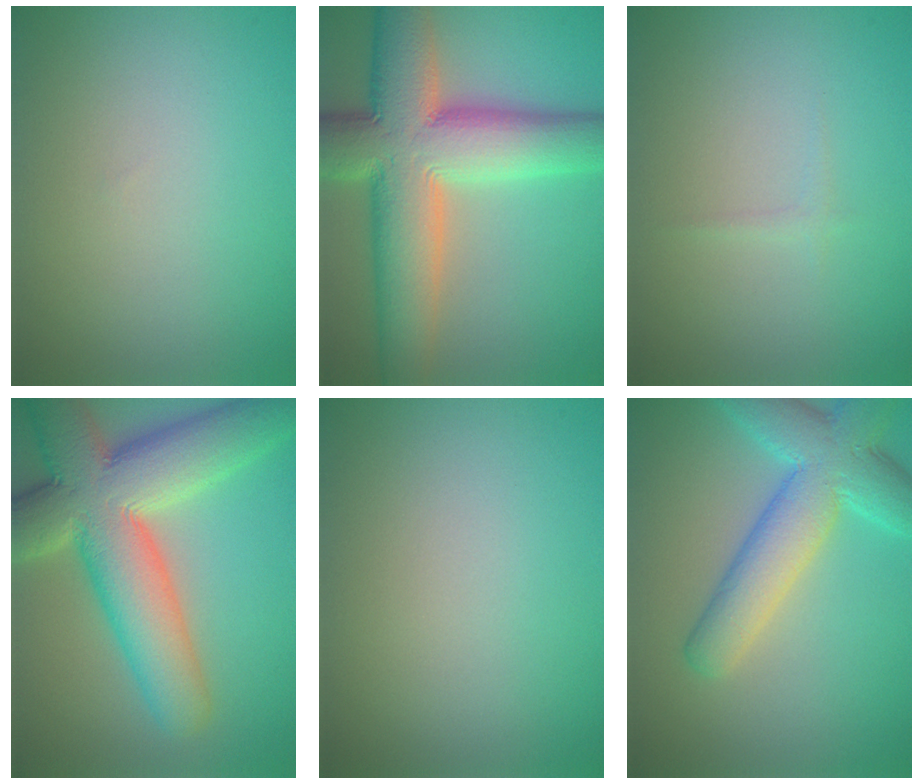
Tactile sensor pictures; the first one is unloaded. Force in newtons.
{"total": 13.4, "press": 13.3, "slide": 1.3}
{"total": 0.6, "press": 0.6, "slide": 0.0}
{"total": 12.7, "press": 12.6, "slide": 0.9}
{"total": 0.0}
{"total": 7.3, "press": 7.3, "slide": 0.3}